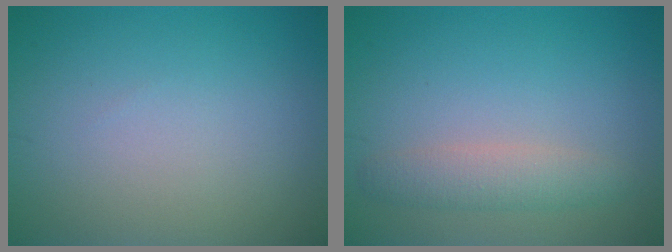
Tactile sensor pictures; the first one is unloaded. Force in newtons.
{"total": 2.5, "press": 2.5, "slide": 0.1}